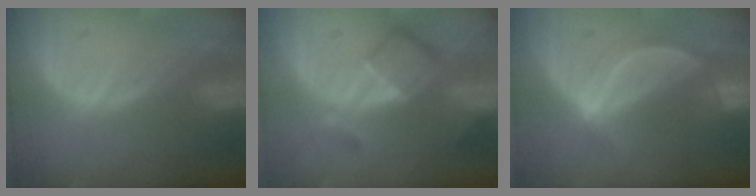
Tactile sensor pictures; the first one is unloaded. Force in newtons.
{"total": 7.2, "press": 6.2, "slide": 3.7}
{"total": 5.1, "press": 4.7, "slide": 2.0}